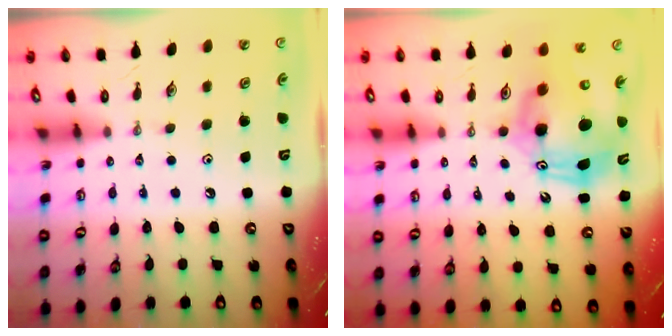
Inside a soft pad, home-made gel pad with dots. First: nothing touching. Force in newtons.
{"total": 12.8, "press": 12.6, "slide": 2.3}